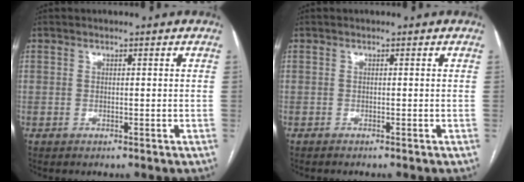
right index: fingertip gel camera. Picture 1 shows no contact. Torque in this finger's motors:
{"motor_torque": [-0.05, 0.06, 0.03, 0.01]}